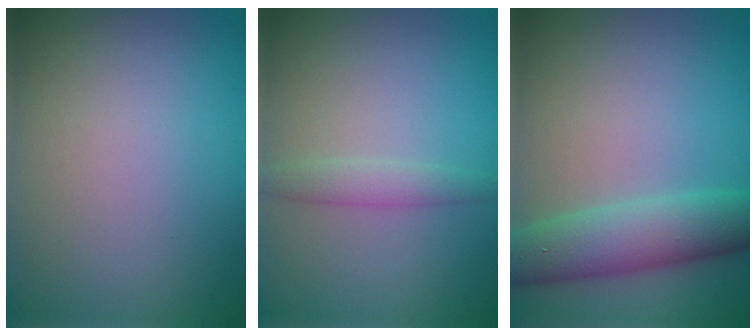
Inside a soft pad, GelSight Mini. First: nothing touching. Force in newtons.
{"total": 1.7, "press": 1.7, "slide": 0.1}
{"total": 5.8, "press": 5.8, "slide": 0.1}